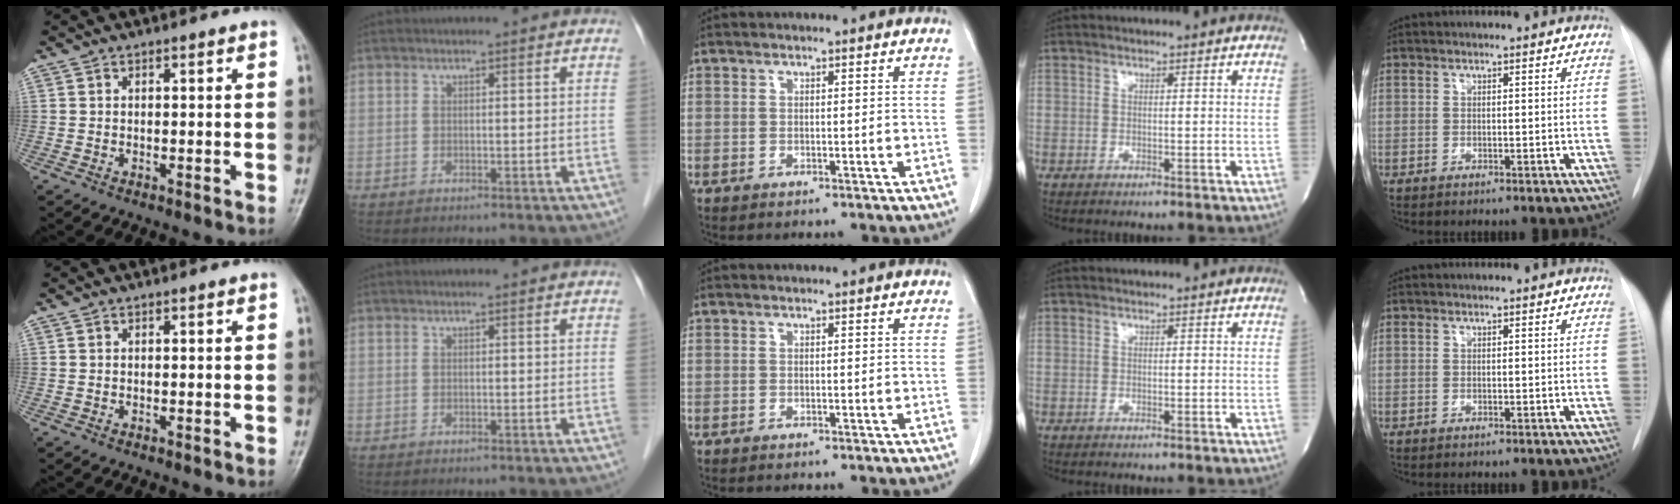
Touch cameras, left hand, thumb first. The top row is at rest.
{}